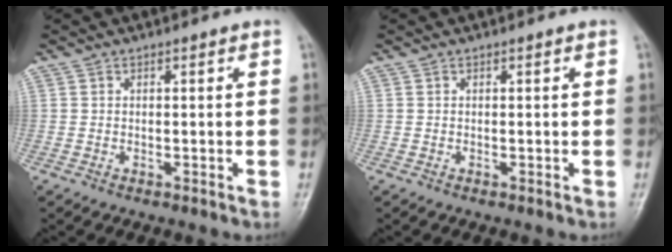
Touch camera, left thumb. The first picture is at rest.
{"total": 0.0}